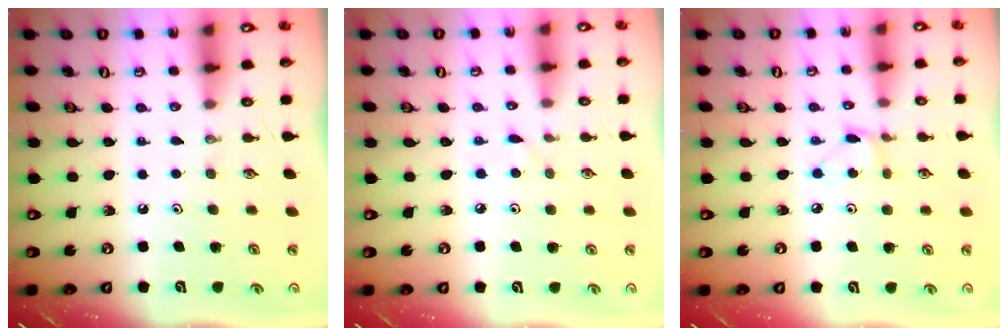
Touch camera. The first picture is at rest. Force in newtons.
{"total": 2.6, "press": 2.6, "slide": 0.3}
{"total": 4.4, "press": 4.3, "slide": 0.4}